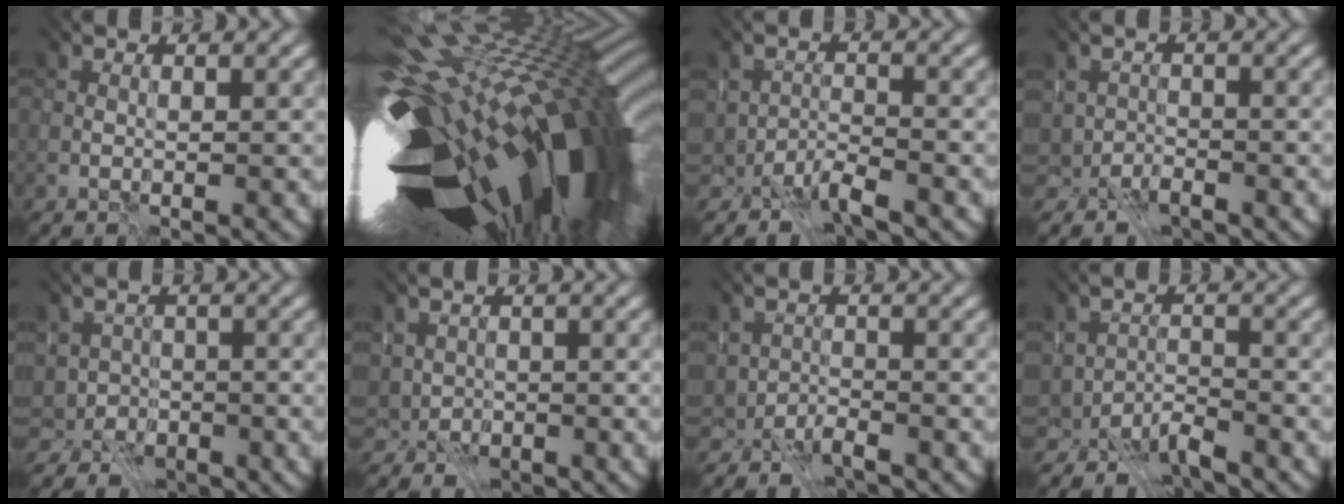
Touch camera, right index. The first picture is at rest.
{"total": 18.8, "force": [-3.1, 8.7, 16.4], "torque": [-0.277, -0.019, -0.037]}
{"total": 2.9, "force": [-2.3, 1.4, 0.8], "torque": [-0.011, -0.005, -0.043]}
{"total": 3.0, "force": [-2.0, 2.2, 0.4], "torque": [0.006, 0.001, -0.035]}
{"total": 5.1, "force": [-2.5, 4.4, 0.3], "torque": [0.022, -0.005, -0.046]}
{"total": 3.2, "force": [-0.9, 3.1, 0.2], "torque": [0.004, 0.005, -0.016]}
{"total": 2.7, "force": [-2.0, 1.7, 0.5], "torque": [0.000, -0.007, -0.039]}
{"total": 3.3, "force": [-2.7, 1.7, 0.9], "torque": [-0.009, -0.008, -0.049]}